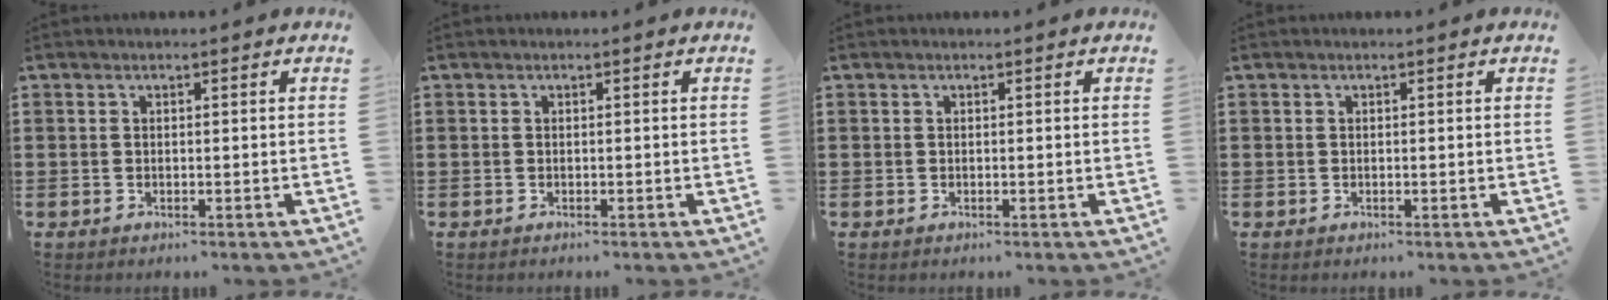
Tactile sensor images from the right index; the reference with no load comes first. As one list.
[{"total": 0.0}, {"total": 0.0}, {"total": 0.0}]